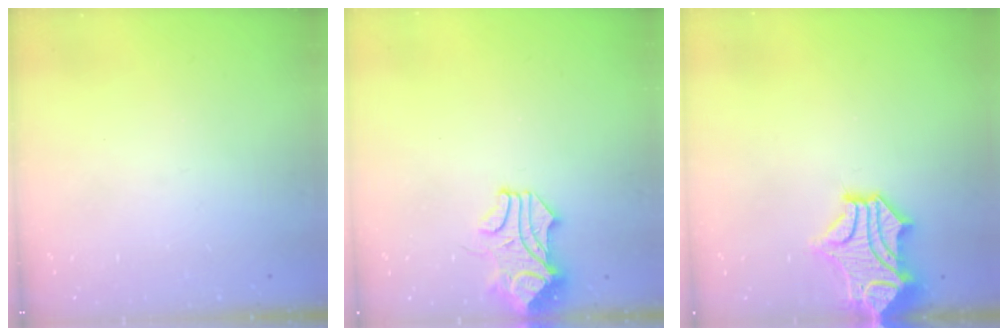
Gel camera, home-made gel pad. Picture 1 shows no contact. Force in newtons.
{"total": 1.4, "press": 1.4, "slide": 0.1}
{"total": 1.6, "press": 0.8, "slide": 1.4}